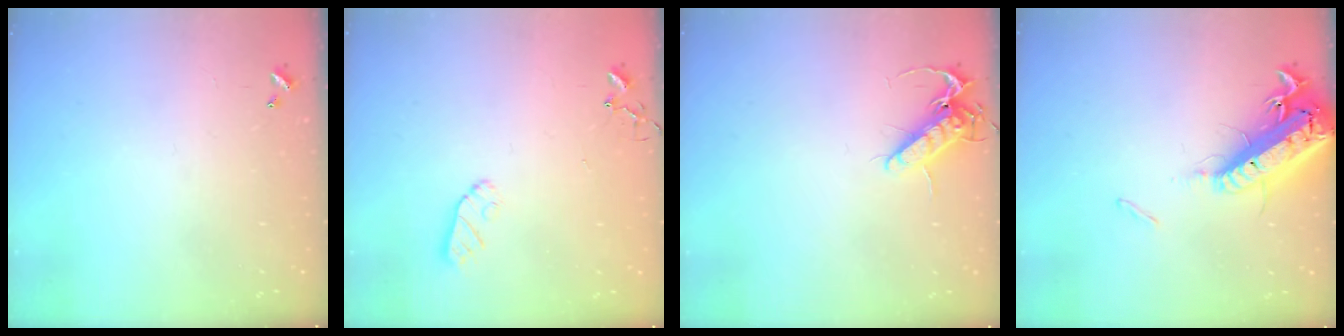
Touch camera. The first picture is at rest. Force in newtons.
{"total": 6.5, "press": 6.5, "slide": 0.3}
{"total": 10.9, "press": 10.8, "slide": 1.6}
{"total": 19.7, "press": 19.2, "slide": 4.1}